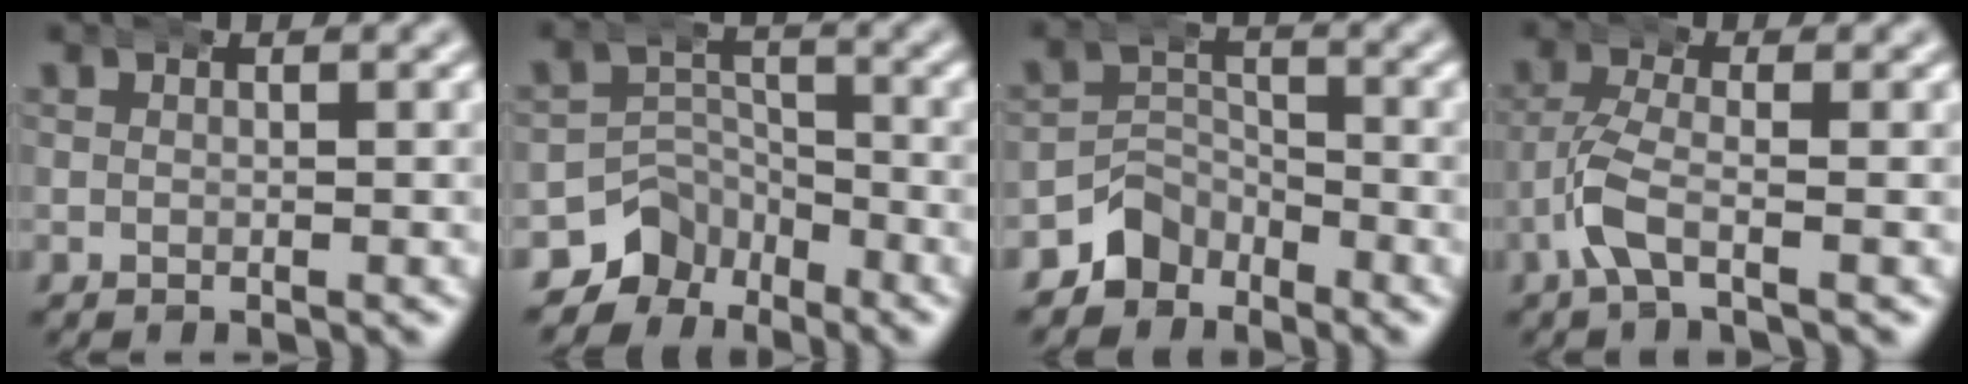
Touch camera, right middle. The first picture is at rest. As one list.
[{"total": 7.2, "force": [-4.0, 5.7, 1.9], "torque": [-0.041, -0.025, -0.078]}, {"total": 4.7, "force": [-3.0, 3.5, 1.0], "torque": [-0.028, -0.009, -0.063]}, {"total": 3.0, "force": [-1.5, 1.0, 2.4], "torque": [-0.063, -0.008, -0.028]}]